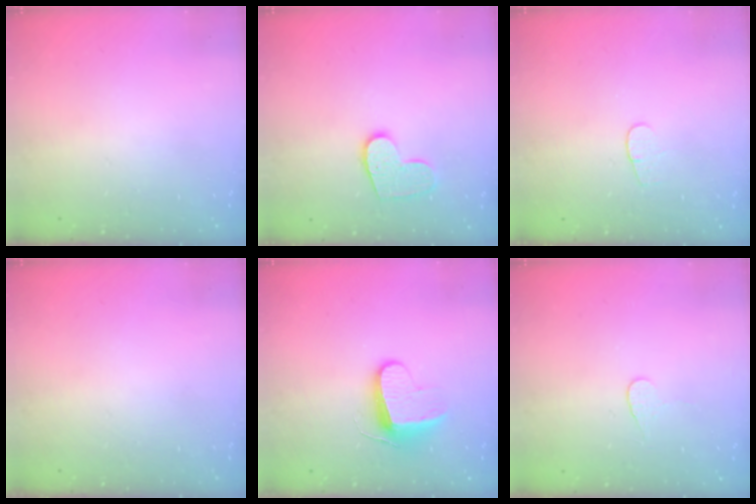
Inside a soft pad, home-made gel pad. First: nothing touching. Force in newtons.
{"total": 10.0, "press": 10.0, "slide": 0.6}
{"total": 3.6, "press": 3.6, "slide": 0.4}
{"total": 0.0}
{"total": 9.2, "press": 9.2, "slide": 0.7}
{"total": 3.9, "press": 3.9, "slide": 0.4}